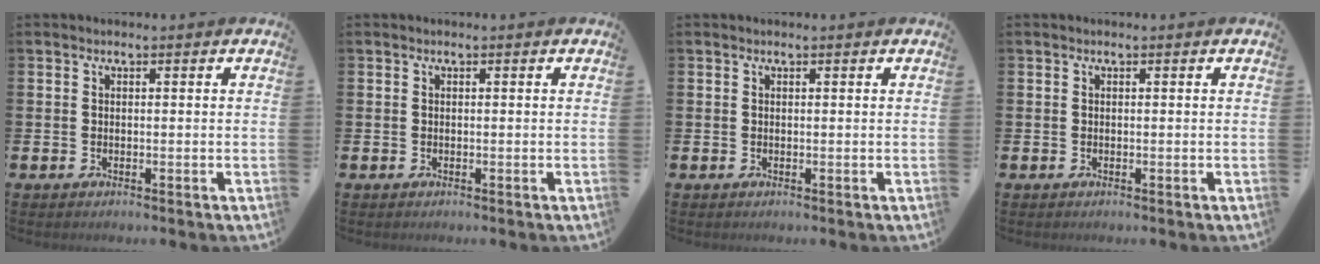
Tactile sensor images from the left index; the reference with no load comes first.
{"total": 0.0}
{"total": 0.0}
{"total": 0.0}